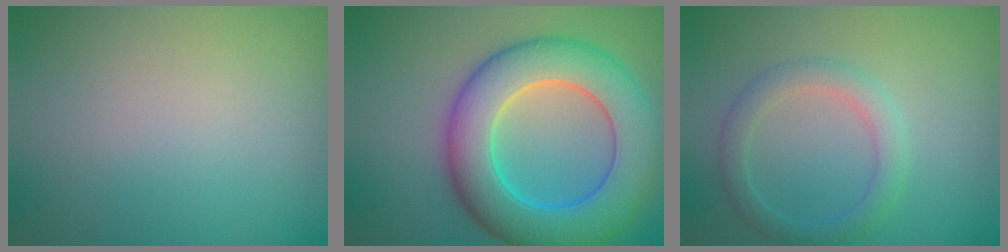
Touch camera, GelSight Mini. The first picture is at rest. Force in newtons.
{"total": 10.7, "press": 10.7, "slide": 0.4}
{"total": 2.7, "press": 2.7, "slide": 0.1}